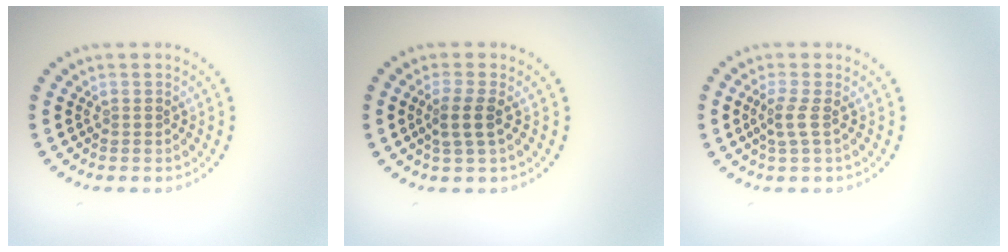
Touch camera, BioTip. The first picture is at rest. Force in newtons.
{"total": 2.1, "press": 1.8, "slide": 1.1}
{"total": 1.6, "press": 1.3, "slide": 1.1}